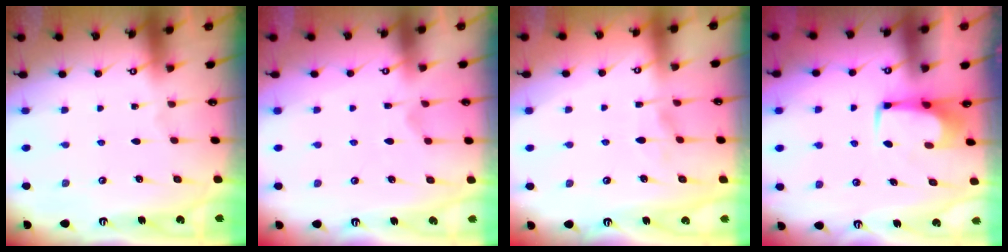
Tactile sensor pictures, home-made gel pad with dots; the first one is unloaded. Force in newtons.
{"total": 2.9, "press": 2.6, "slide": 1.3}
{"total": 1.3, "press": 0.8, "slide": 1.0}
{"total": 1.9, "press": 1.8, "slide": 0.6}